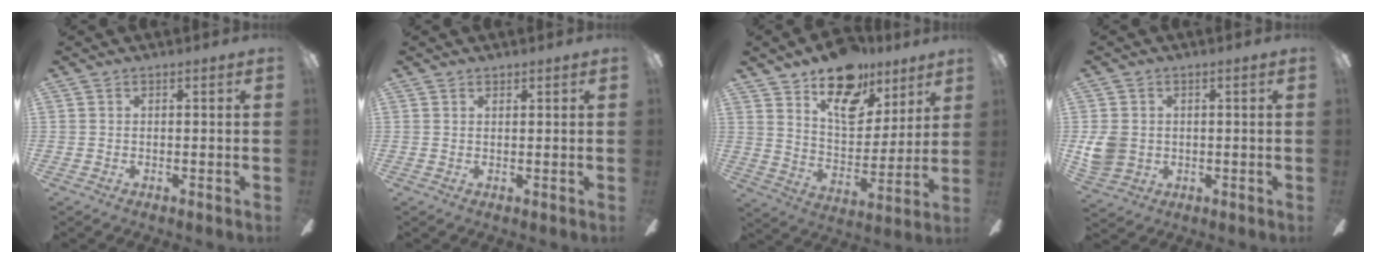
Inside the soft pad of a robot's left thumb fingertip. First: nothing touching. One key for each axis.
{"total": 0.9, "fx": 0.9, "fy": 0.3, "fz": 0.1, "tx": -0.003, "ty": -0.001, "tz": 0.017}
{"total": 17.4, "fx": 12.2, "fy": 9.2, "fz": 8.5, "tx": -0.132, "ty": -0.071, "tz": 0.217}
{"total": 6.4, "fx": 0.3, "fy": 5.8, "fz": 2.8, "tx": -0.068, "ty": 0.012, "tz": 0.009}